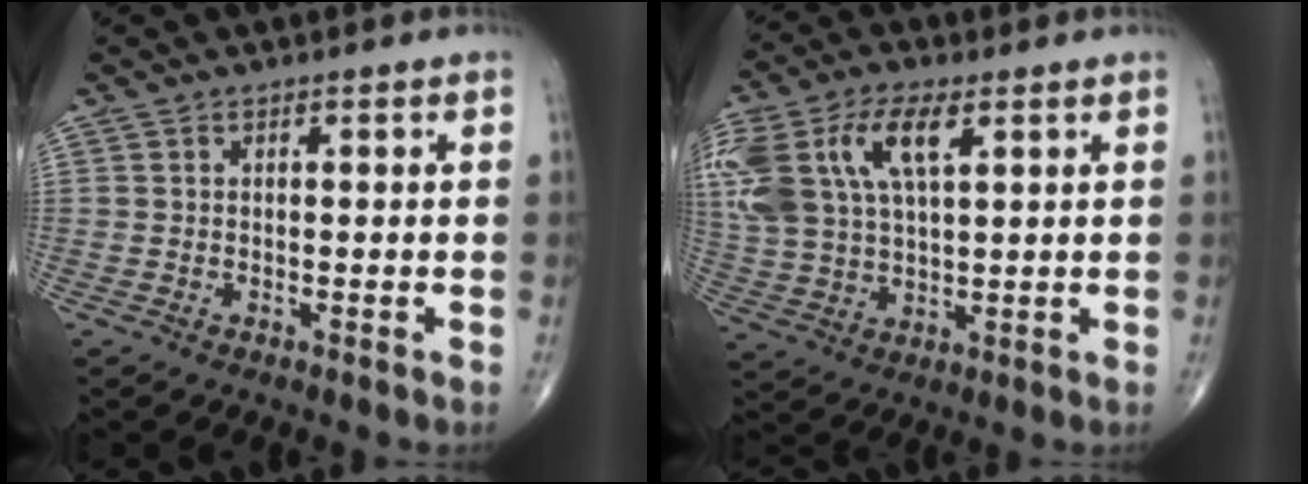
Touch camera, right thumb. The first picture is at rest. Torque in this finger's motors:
{"motor_torque": [0.42, 1.32, 1.43, 0.22, 0.15]}